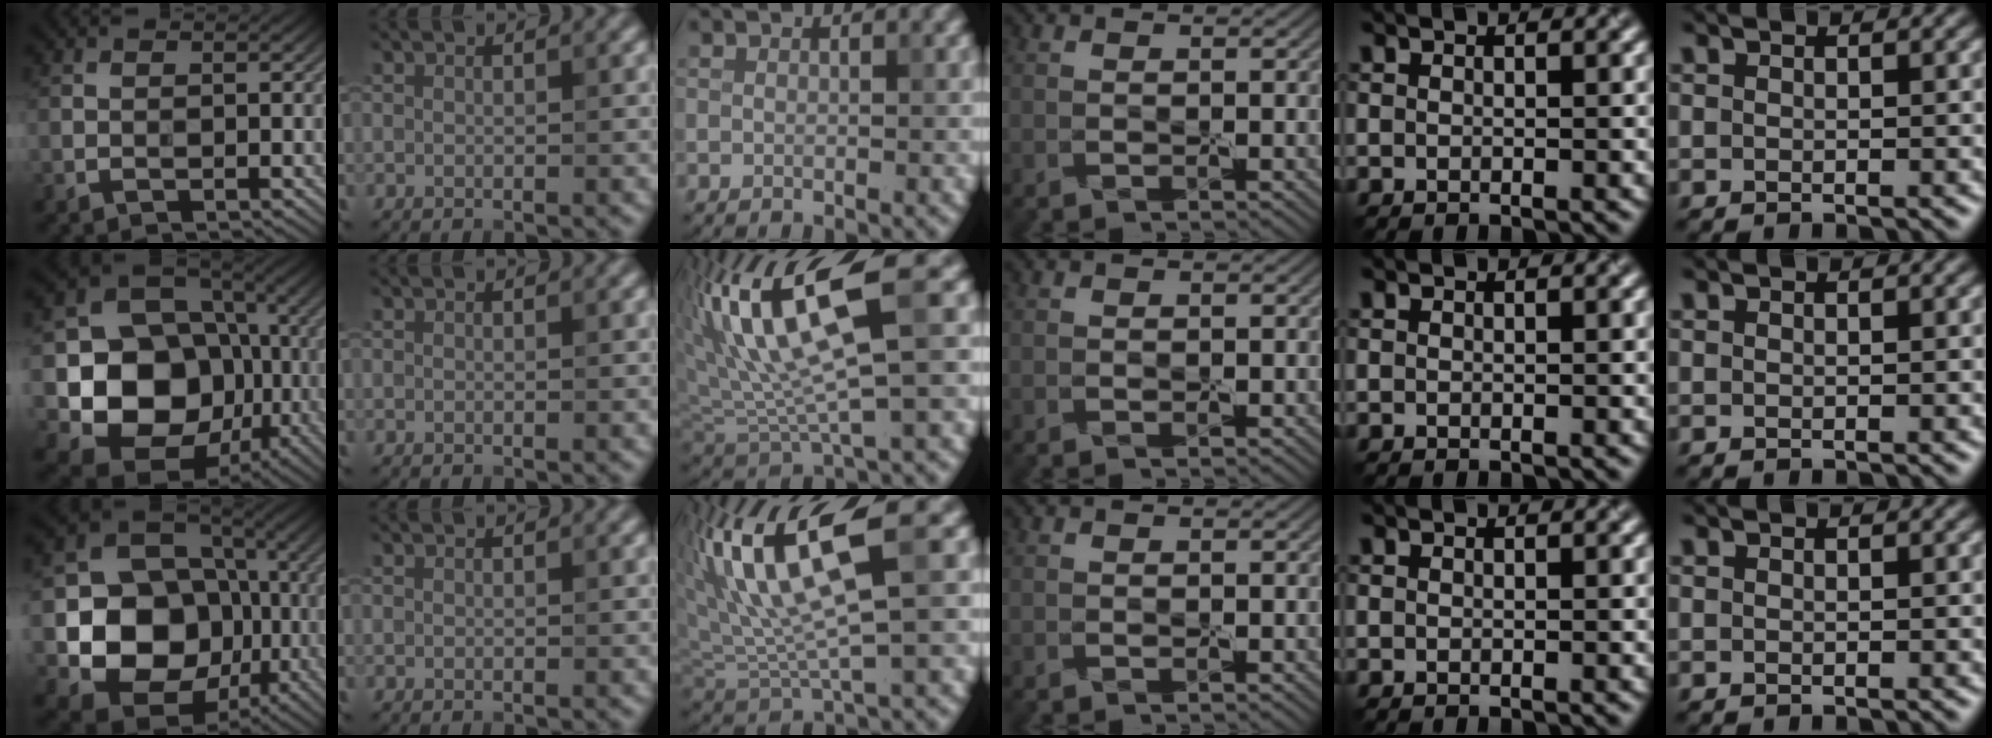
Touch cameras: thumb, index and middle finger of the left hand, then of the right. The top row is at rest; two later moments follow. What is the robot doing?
{"motion": "peel", "object": "plastic screen protector"}